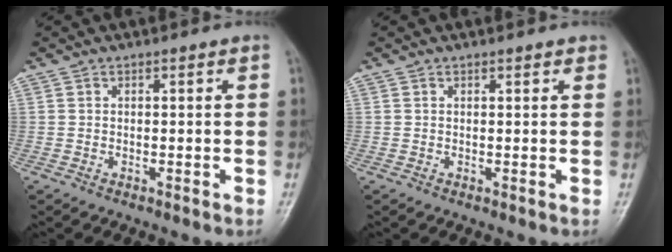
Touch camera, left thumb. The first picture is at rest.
{"total": 0.9, "force": [0.8, 0.5, 0.2], "torque": [-0.001, -0.003, 0.007]}